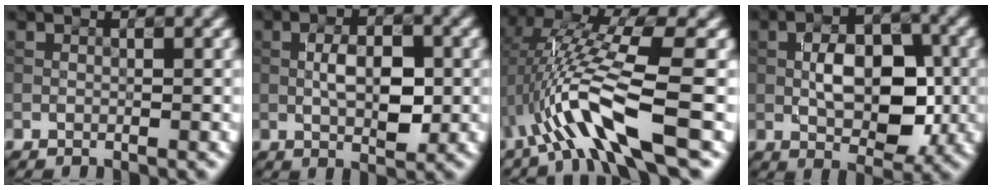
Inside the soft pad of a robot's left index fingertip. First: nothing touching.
{"total": 4.2, "force": [-0.1, 1.8, 3.8], "torque": [-0.071, 0.001, -0.002]}
{"total": 9.0, "force": [-2.4, 1.7, 8.5], "torque": [-0.164, 0.011, -0.046]}
{"total": 6.5, "force": [-0.4, 3.5, 5.5], "torque": [-0.089, 0.002, -0.008]}